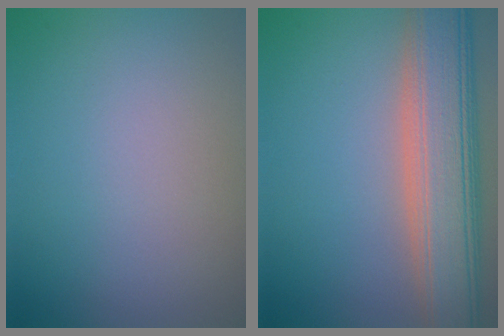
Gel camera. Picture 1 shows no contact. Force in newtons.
{"total": 8.9, "press": 8.9, "slide": 0.8}